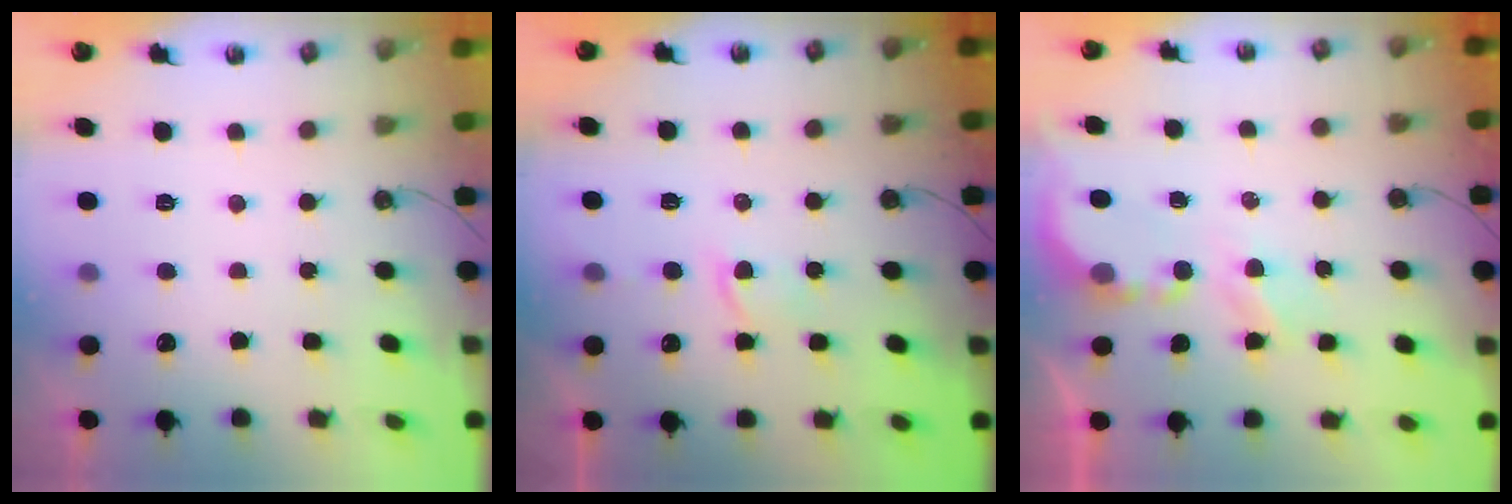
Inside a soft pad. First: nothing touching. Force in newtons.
{"total": 2.0, "press": 2.0, "slide": 0.4}
{"total": 4.0, "press": 3.9, "slide": 0.3}